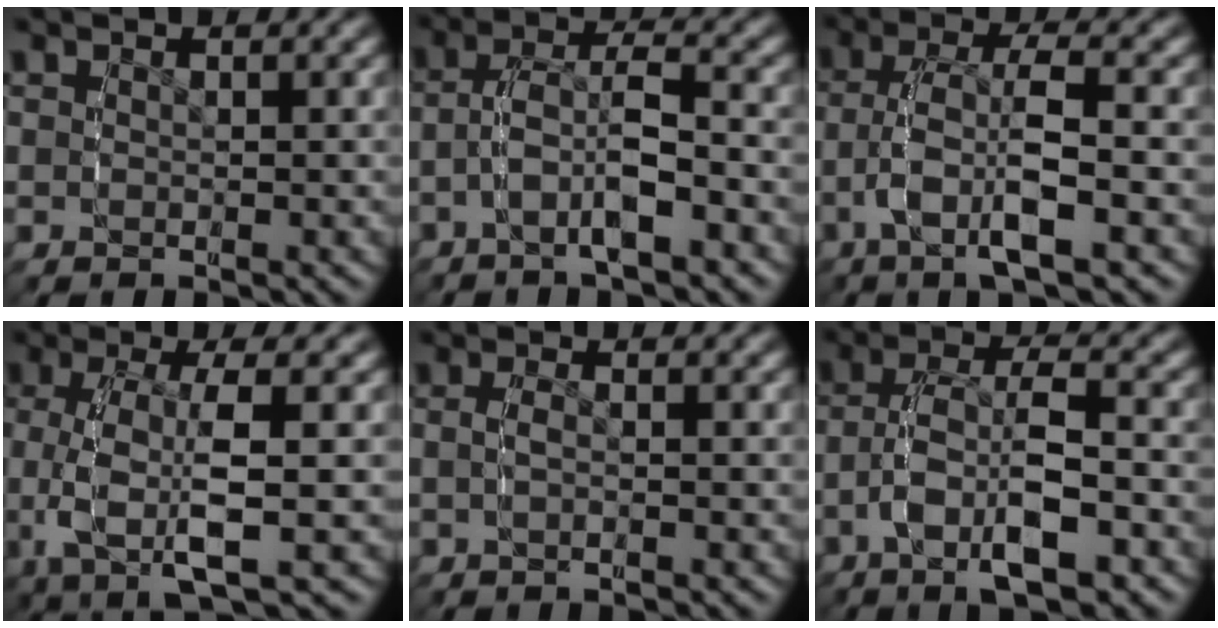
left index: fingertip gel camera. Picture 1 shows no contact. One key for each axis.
{"total": 4.1, "fx": -1.8, "fy": 2.0, "fz": 3.1, "tx": -0.066, "ty": 0.000, "tz": -0.036}
{"total": 5.8, "fx": -1.4, "fy": 2.7, "fz": 4.9, "tx": -0.105, "ty": -0.004, "tz": -0.026}
{"total": 8.1, "fx": -1.4, "fy": 4.3, "fz": 6.7, "tx": -0.154, "ty": -0.025, "tz": -0.014}
{"total": 1.5, "fx": -0.8, "fy": 0.7, "fz": 1.1, "tx": -0.031, "ty": -0.002, "tz": -0.019}
{"total": 5.8, "fx": -1.9, "fy": 2.9, "fz": 4.6, "tx": -0.090, "ty": -0.001, "tz": -0.034}